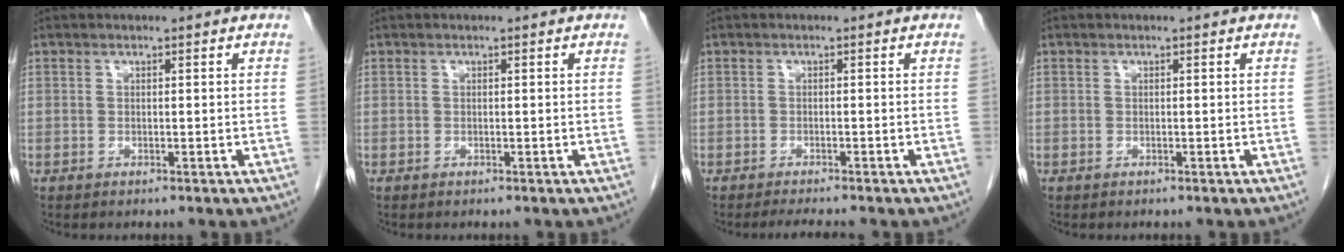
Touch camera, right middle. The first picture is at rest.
{"total": 0.0}
{"total": 3.2, "force": [-2.8, -0.4, 1.4], "torque": [-0.022, -0.010, -0.043]}
{"total": 0.0}